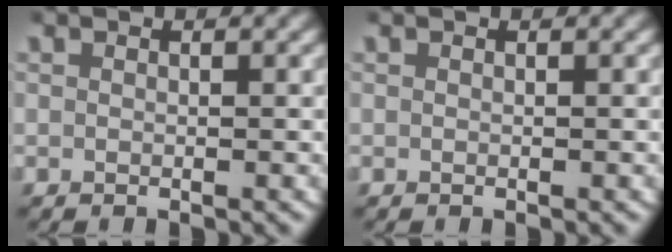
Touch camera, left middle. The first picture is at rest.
{"total": 0.0}